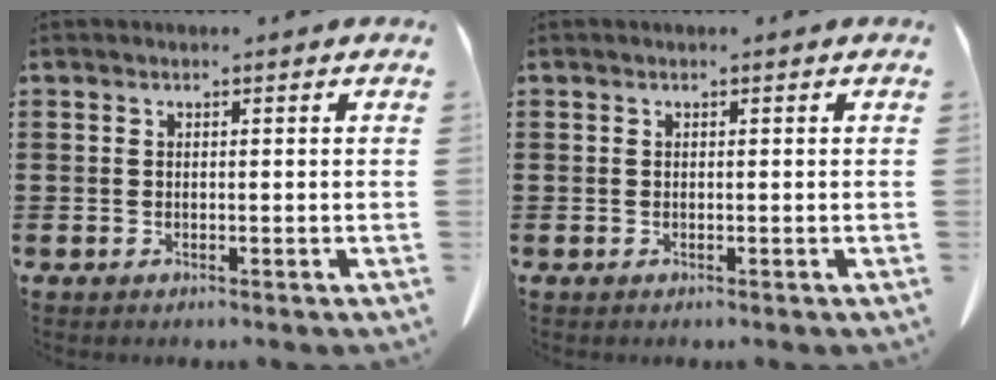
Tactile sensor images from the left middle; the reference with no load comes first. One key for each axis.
{"total": 0.0}